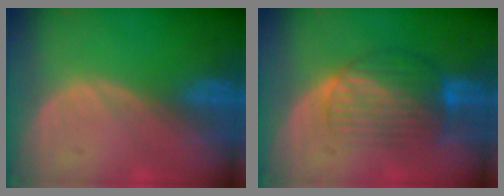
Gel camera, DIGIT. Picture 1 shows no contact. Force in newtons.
{"total": 7.6, "press": 6.9, "slide": 3.2}